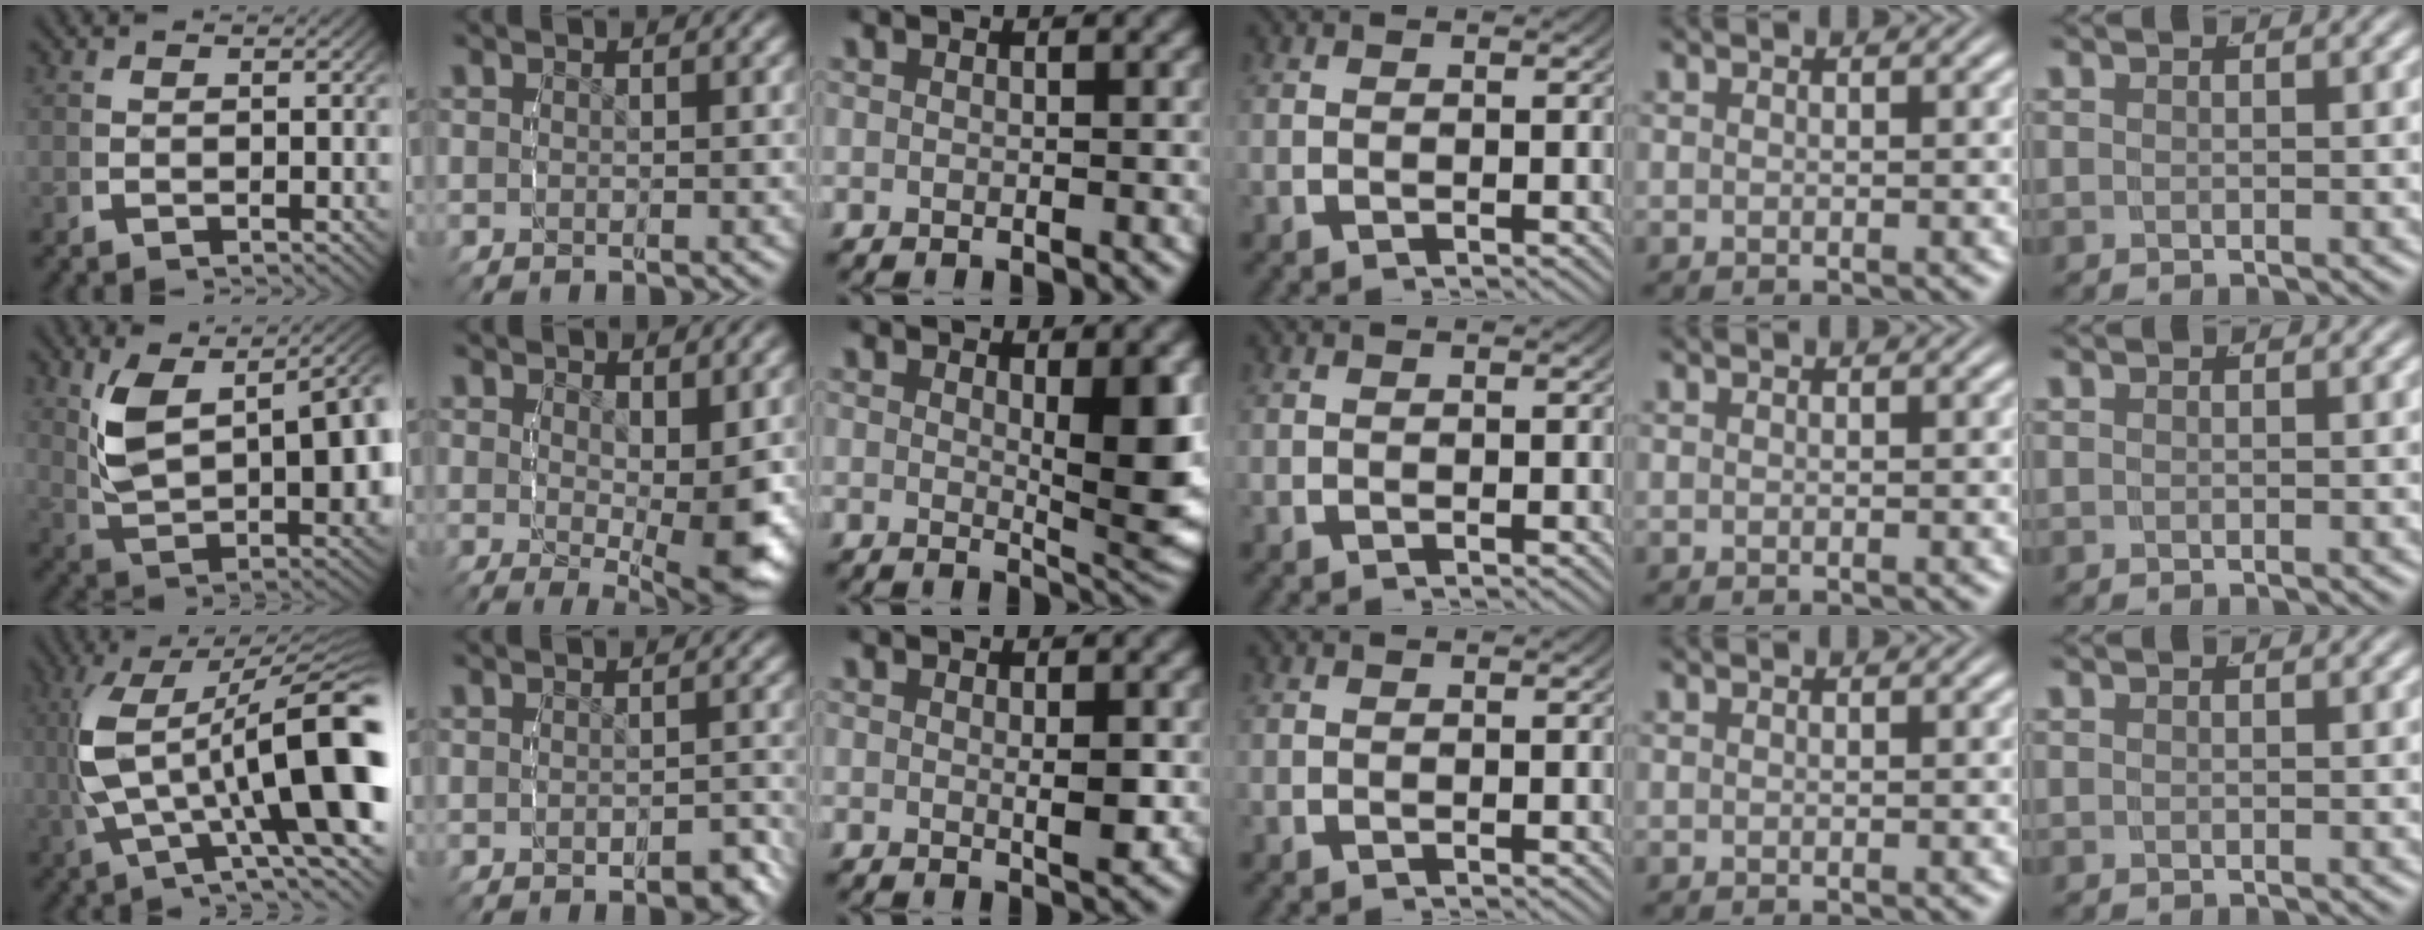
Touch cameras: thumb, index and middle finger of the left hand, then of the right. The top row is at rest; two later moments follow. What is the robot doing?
{"motion": "lift_and_place", "object": "button"}